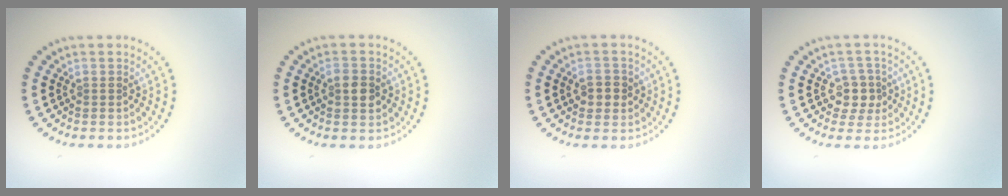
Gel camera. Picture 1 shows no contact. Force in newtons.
{"total": 2.4, "press": 2.4, "slide": 0.1}
{"total": 1.8, "press": 1.8, "slide": 0.3}
{"total": 2.5, "press": 2.1, "slide": 1.2}